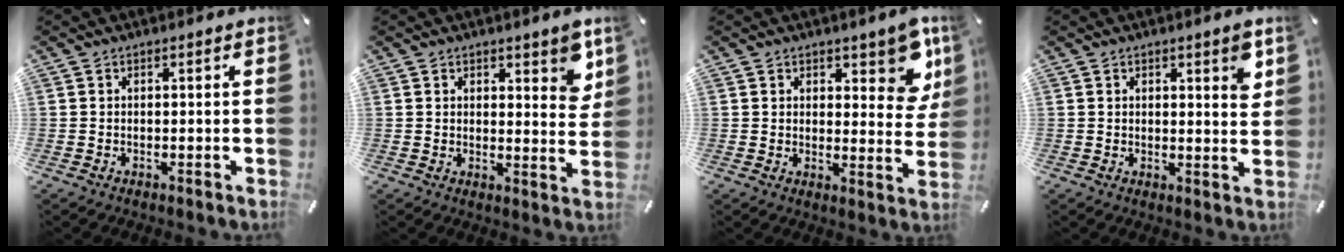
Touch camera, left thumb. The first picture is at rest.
{"total": 6.0, "force": [3.9, 2.9, 3.4], "torque": [-0.029, -0.024, 0.063]}
{"total": 9.0, "force": [5.7, 4.4, 5.3], "torque": [-0.045, -0.040, 0.095]}
{"total": 4.4, "force": [2.5, 1.5, 3.4], "torque": [-0.040, -0.017, 0.036]}